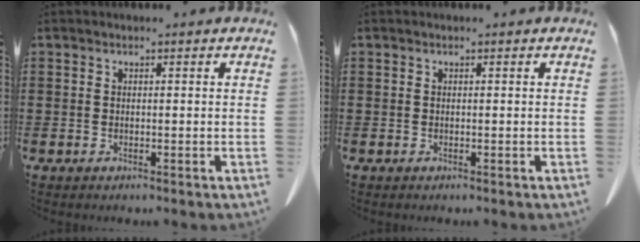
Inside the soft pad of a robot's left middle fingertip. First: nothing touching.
{"total": 0.0}